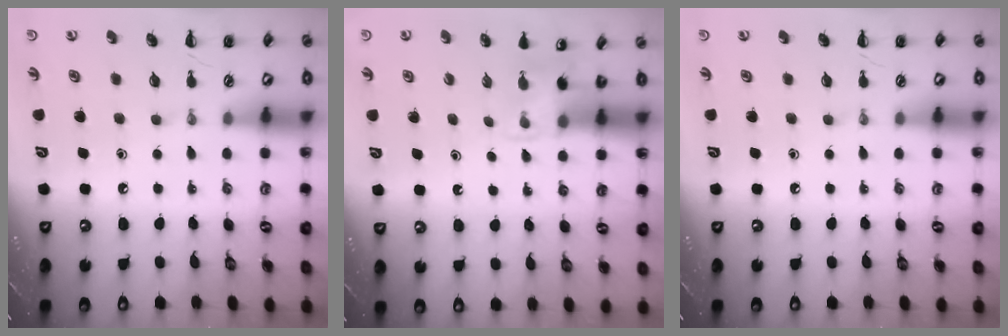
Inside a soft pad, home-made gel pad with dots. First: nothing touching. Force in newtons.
{"total": 3.2, "press": 2.9, "slide": 1.3}
{"total": 0.0}